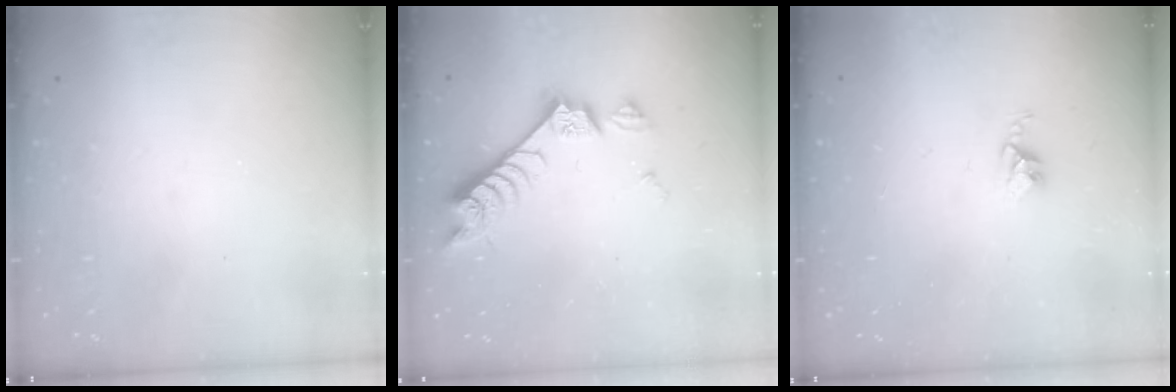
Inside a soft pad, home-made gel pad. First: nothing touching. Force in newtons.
{"total": 8.3, "press": 8.2, "slide": 1.3}
{"total": 2.8, "press": 2.7, "slide": 0.4}